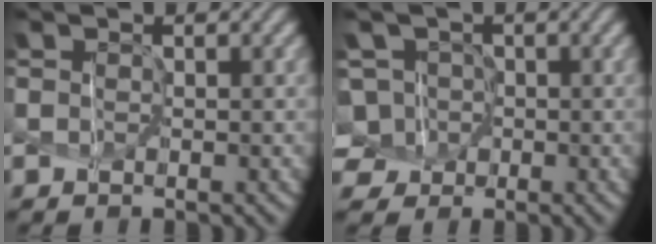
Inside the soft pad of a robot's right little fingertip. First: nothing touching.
{"total": 5.0, "force": [-1.3, 4.6, 1.3], "torque": [-0.060, 0.022, -0.042]}